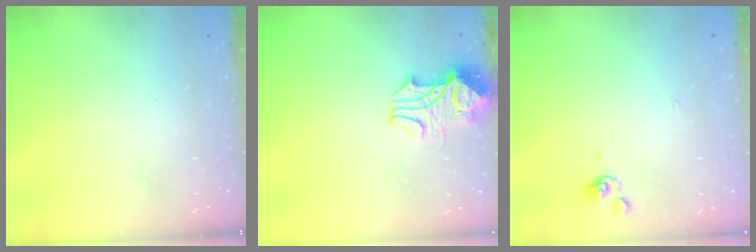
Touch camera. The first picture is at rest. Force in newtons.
{"total": 2.4, "press": 2.3, "slide": 0.9}
{"total": 0.0}